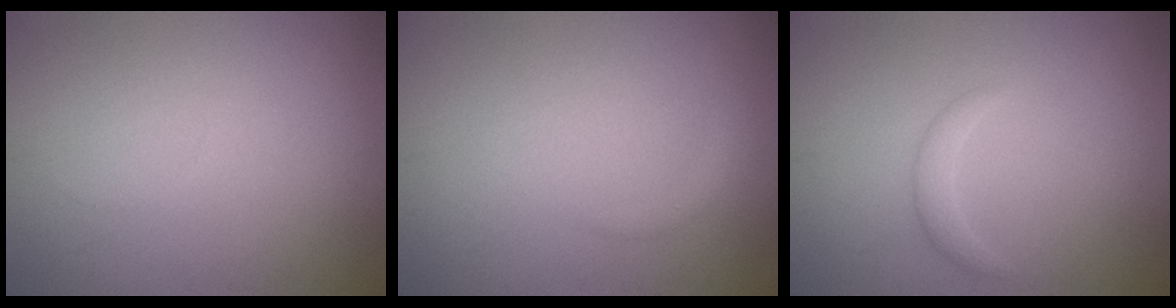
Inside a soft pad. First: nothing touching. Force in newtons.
{"total": 0.8, "press": 0.8, "slide": 0.1}
{"total": 1.2, "press": 1.1, "slide": 0.2}